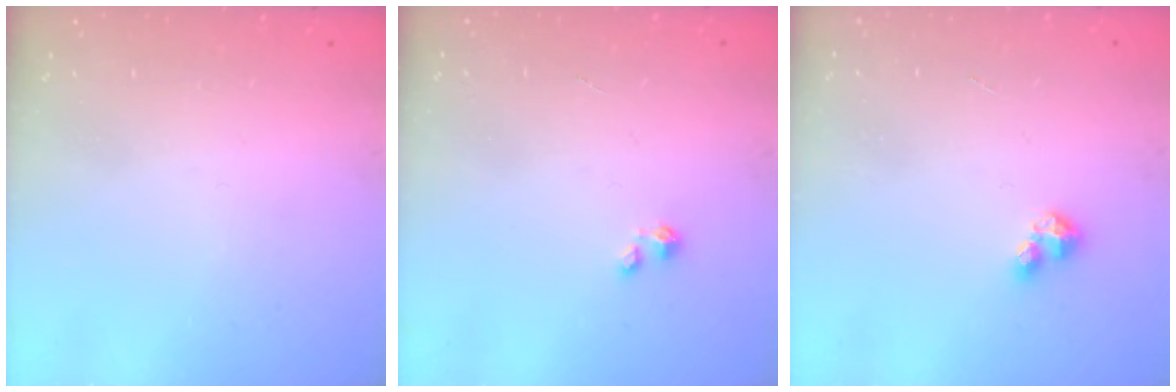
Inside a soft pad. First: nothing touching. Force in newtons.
{"total": 0.0}
{"total": 2.8, "press": 2.8, "slide": 0.2}